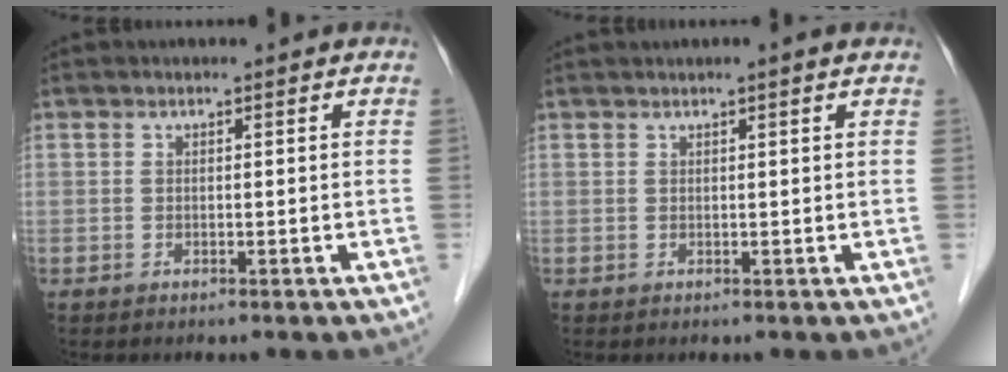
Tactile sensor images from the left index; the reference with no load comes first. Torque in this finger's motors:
{"motor_torque": [0.73, -1.41, 0.47, 0.10]}